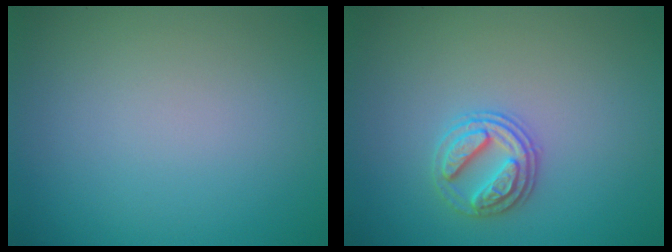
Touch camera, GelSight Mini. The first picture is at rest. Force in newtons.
{"total": 2.7, "press": 2.7, "slide": 0.7}